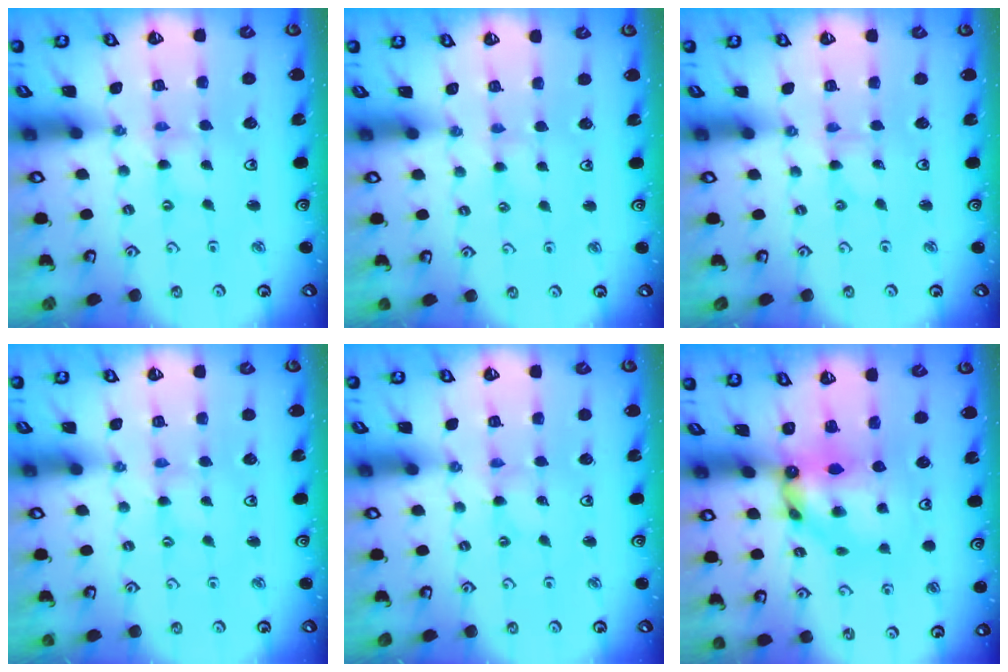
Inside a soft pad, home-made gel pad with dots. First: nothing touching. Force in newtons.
{"total": 2.1, "press": 2.1, "slide": 0.3}
{"total": 0.0}
{"total": 0.0}
{"total": 0.0}
{"total": 8.8, "press": 8.7, "slide": 0.6}